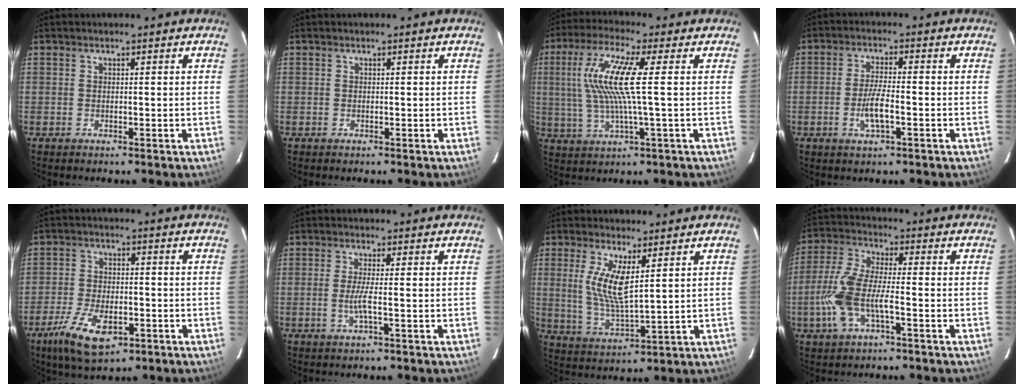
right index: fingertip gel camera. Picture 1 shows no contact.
{"total": 0.0}
{"total": 11.6, "force": [1.4, 0.1, 11.5], "torque": [-0.229, 0.004, 0.028]}
{"total": 5.5, "force": [-2.0, 1.1, 5.1], "torque": [-0.102, -0.001, -0.036]}
{"total": 10.9, "force": [-5.7, 5.1, 7.8], "torque": [-0.172, -0.017, -0.099]}
{"total": 3.2, "force": [-0.9, -0.4, 3.0], "torque": [-0.061, -0.004, -0.018]}
{"total": 8.4, "force": [2.8, 1.9, 7.7], "torque": [-0.156, -0.010, 0.058]}
{"total": 10.8, "force": [-3.6, 3.4, 9.6], "torque": [-0.216, -0.001, -0.072]}